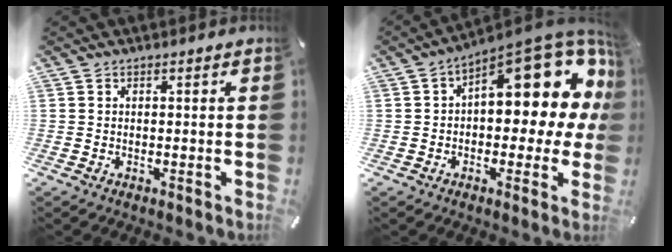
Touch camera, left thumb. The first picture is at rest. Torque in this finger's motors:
{"motor_torque": [1.75, 1.75, 1.03, 0.50, 0.42]}